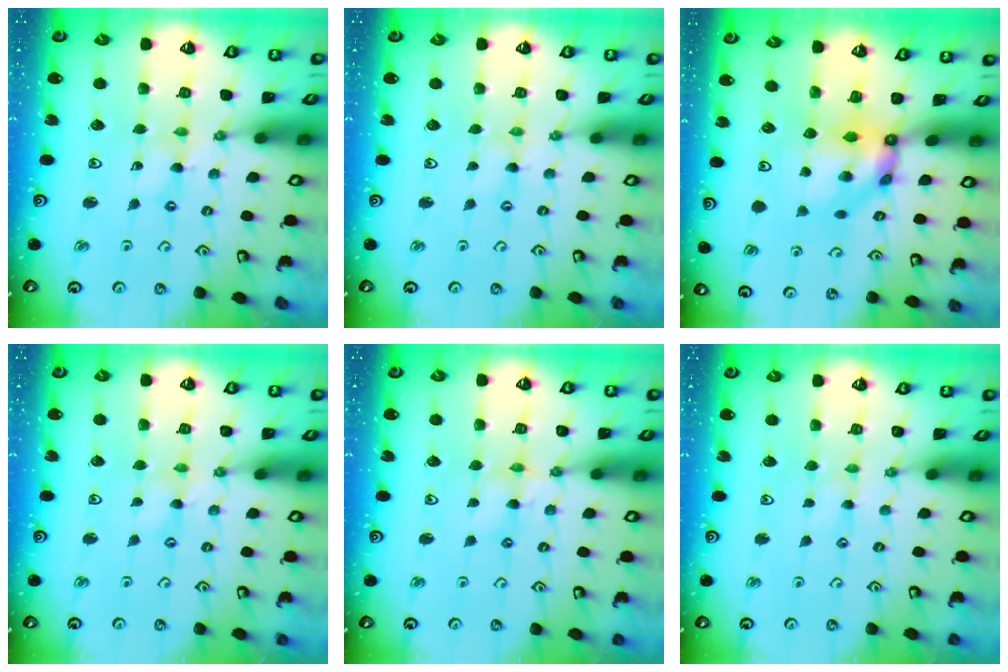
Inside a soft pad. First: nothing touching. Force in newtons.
{"total": 0.0}
{"total": 7.8, "press": 7.8, "slide": 0.5}
{"total": 0.0}
{"total": 3.0, "press": 2.9, "slide": 0.3}
{"total": 0.0}